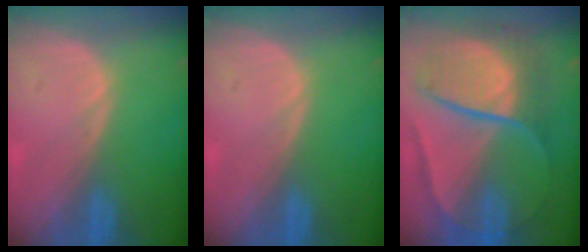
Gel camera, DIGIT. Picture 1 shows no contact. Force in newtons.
{"total": 0.0}
{"total": 10.8, "press": 10.7, "slide": 1.0}